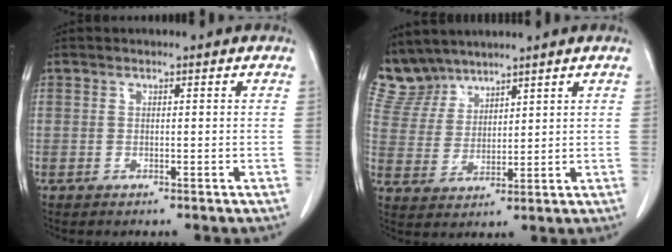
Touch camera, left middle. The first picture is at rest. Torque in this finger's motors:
{"motor_torque": [0.38, -0.38, 0.08, -0.03]}